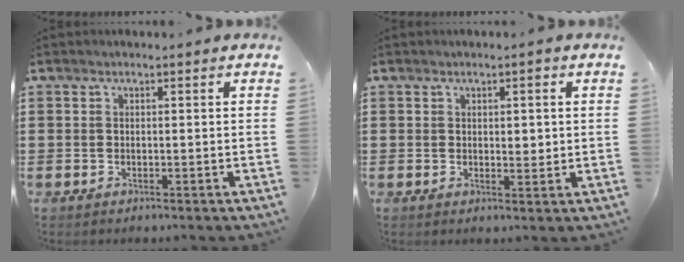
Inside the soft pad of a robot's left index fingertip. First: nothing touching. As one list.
[{"total": 2.0, "force": [0.7, 1.1, 1.4], "torque": [-0.013, 0.000, 0.007]}]